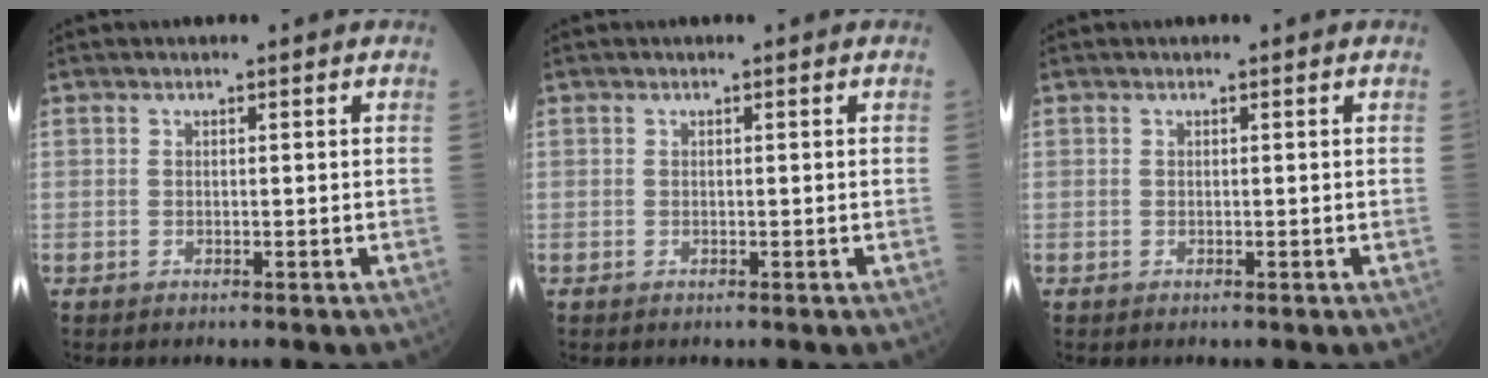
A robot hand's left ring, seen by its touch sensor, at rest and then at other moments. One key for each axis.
{"total": 0.0}
{"total": 0.0}